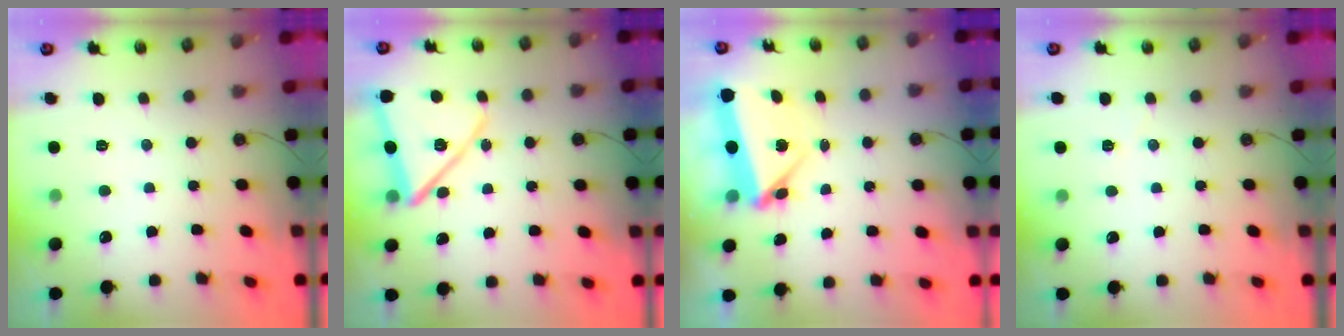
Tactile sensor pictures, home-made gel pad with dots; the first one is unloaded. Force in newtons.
{"total": 14.5, "press": 14.4, "slide": 1.4}
{"total": 8.0, "press": 5.0, "slide": 6.2}
{"total": 2.6, "press": 2.5, "slide": 0.8}